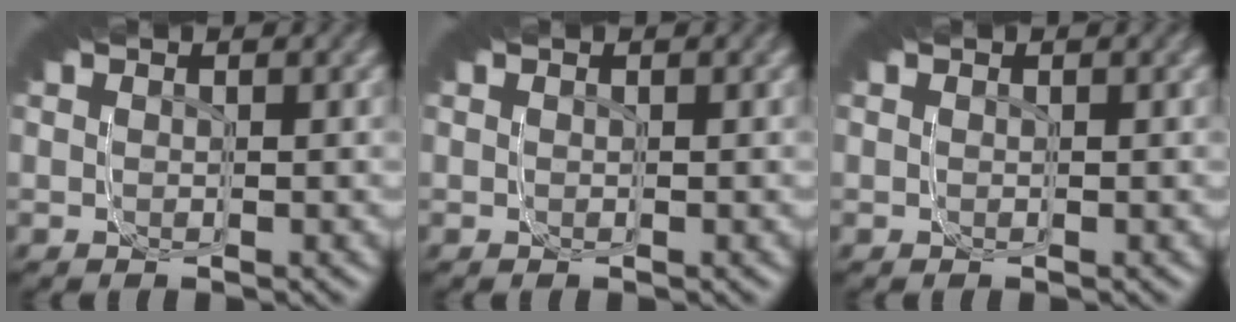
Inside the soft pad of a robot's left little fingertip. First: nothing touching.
{"total": 0.0}
{"total": 0.0}